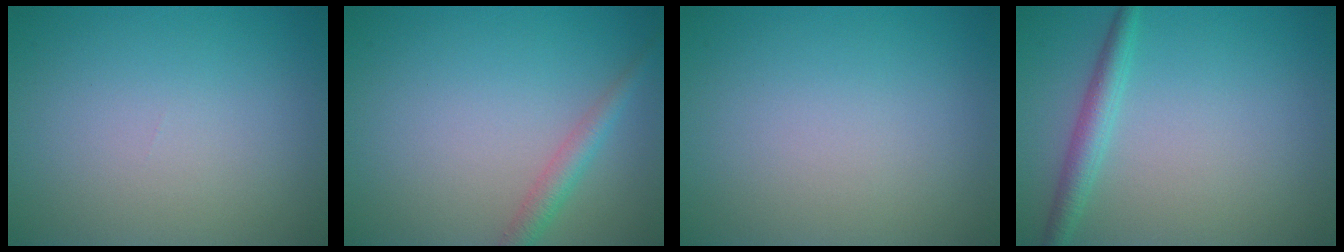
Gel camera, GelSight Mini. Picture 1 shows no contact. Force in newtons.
{"total": 2.1, "press": 2.1, "slide": 0.0}
{"total": 0.0}
{"total": 2.3, "press": 2.3, "slide": 0.1}